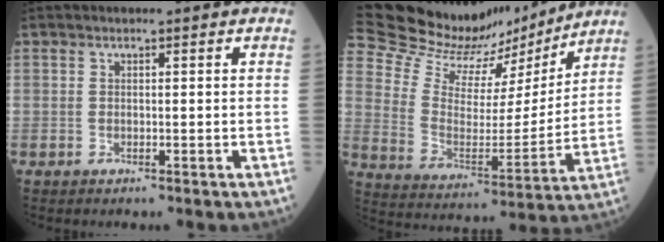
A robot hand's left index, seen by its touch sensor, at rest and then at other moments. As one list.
[{"total": 19.8, "force": [18.5, 4.8, 5.1], "torque": [-0.106, -0.016, 0.292]}]